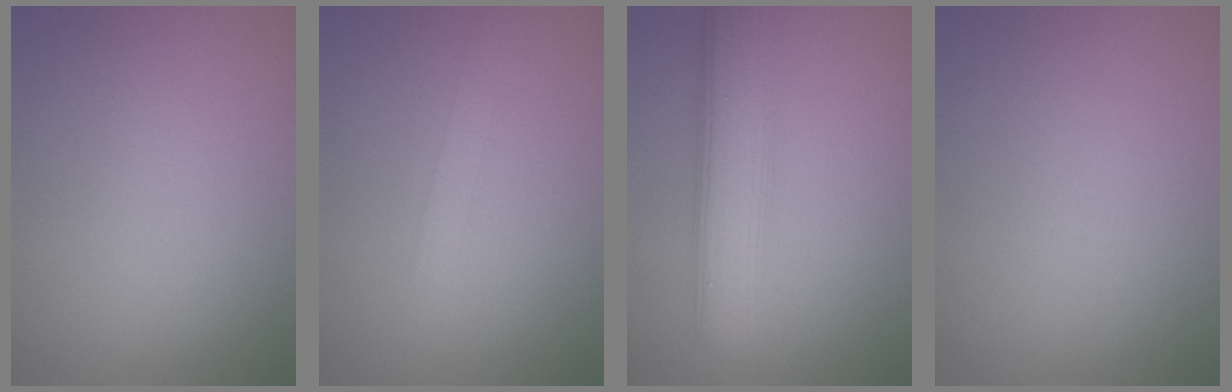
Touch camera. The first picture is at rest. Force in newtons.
{"total": 1.4, "press": 1.4, "slide": 0.1}
{"total": 5.7, "press": 5.7, "slide": 0.2}
{"total": 0.0}